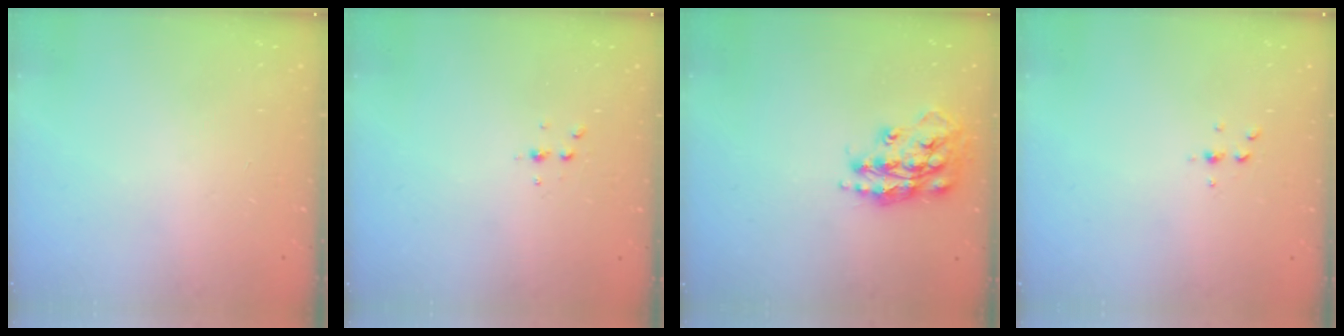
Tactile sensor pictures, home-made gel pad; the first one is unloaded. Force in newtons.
{"total": 3.5, "press": 3.5, "slide": 0.5}
{"total": 15.5, "press": 15.4, "slide": 1.3}
{"total": 2.5, "press": 2.4, "slide": 0.2}